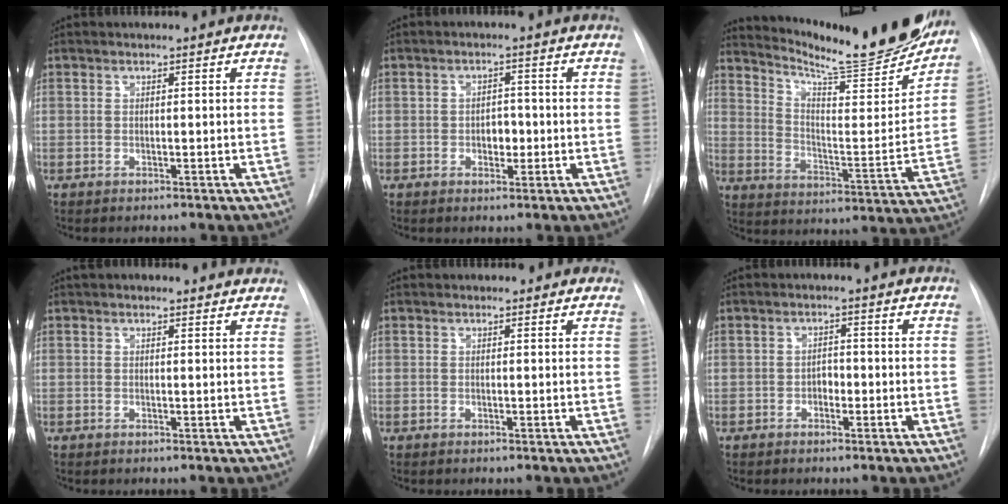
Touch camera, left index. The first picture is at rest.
{"total": 2.8, "force": [-1.4, 1.6, 1.8], "torque": [-0.020, -0.002, -0.018]}
{"total": 24.0, "force": [21.2, 2.9, 10.8], "torque": [-0.166, -0.081, 0.282]}
{"total": 2.8, "force": [2.4, 1.3, 0.8], "torque": [-0.003, 0.011, 0.016]}
{"total": 0.6, "force": [-0.2, 0.5, -0.1], "torque": [0.008, -0.006, -0.012]}
{"total": 2.0, "force": [-1.5, 1.0, 0.9], "torque": [-0.009, 0.000, -0.024]}